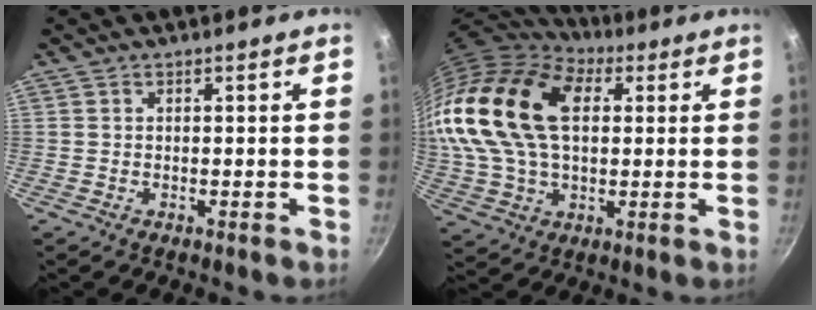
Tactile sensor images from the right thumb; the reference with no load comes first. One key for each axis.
{"total": 26.5, "fx": 6.0, "fy": 16.6, "fz": 19.8, "tx": -0.389, "ty": 0.014, "tz": 0.100}